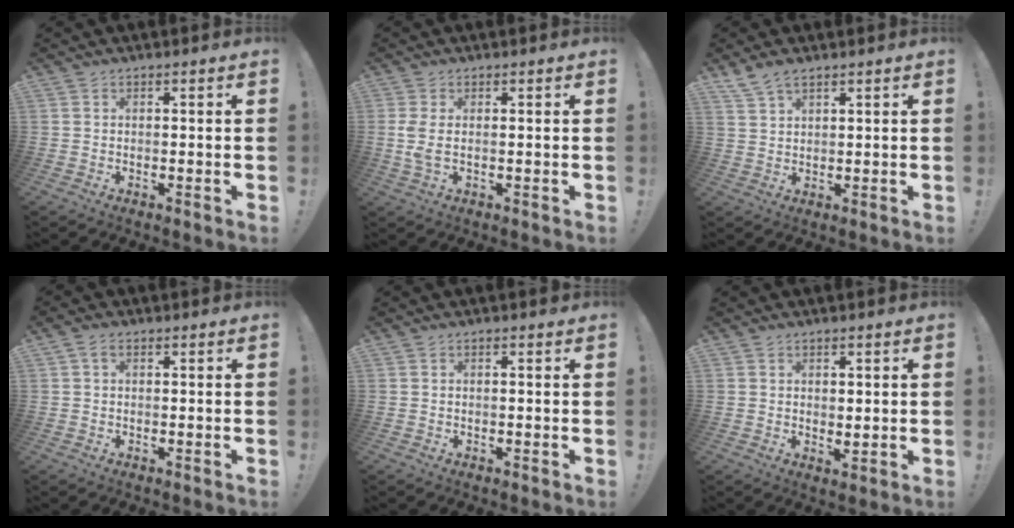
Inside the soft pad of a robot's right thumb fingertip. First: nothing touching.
{"total": 3.7, "force": [0.5, 1.3, 3.4], "torque": [-0.064, -0.007, 0.010]}
{"total": 5.0, "force": [3.9, 1.8, 2.5], "torque": [-0.055, -0.016, 0.076]}
{"total": 2.1, "force": [0.7, 1.2, 1.5], "torque": [-0.032, 0.006, 0.012]}
{"total": 0.5, "force": [0.2, -0.4, 0.2], "torque": [0.000, -0.002, 0.002]}
{"total": 2.1, "force": [1.4, 1.2, 0.9], "torque": [-0.005, -0.011, 0.025]}